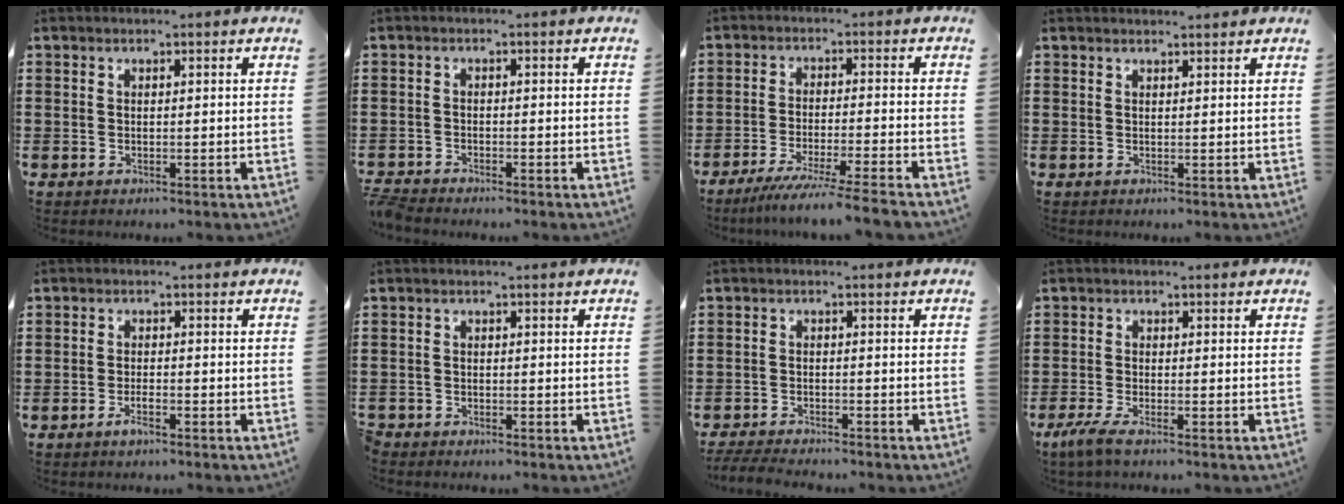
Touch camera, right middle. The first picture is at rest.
{"total": 2.0, "force": [-2.0, 0.1, 0.3], "torque": [-0.015, -0.002, -0.043]}
{"total": 5.8, "force": [-5.2, -0.5, 2.6], "torque": [-0.044, -0.018, -0.097]}
{"total": 0.9, "force": [0.9, 0.0, 0.1], "torque": [-0.004, 0.000, 0.018]}
{"total": 2.1, "force": [-1.5, 0.6, 1.3], "torque": [-0.031, -0.002, -0.030]}
{"total": 1.1, "force": [-1.0, 0.3, -0.1], "torque": [-0.001, 0.004, -0.023]}
{"total": 3.1, "force": [-3.0, 0.4, 0.5], "torque": [-0.017, 0.000, -0.066]}
{"total": 2.8, "force": [-2.0, 0.5, 1.9], "torque": [-0.047, -0.003, -0.041]}